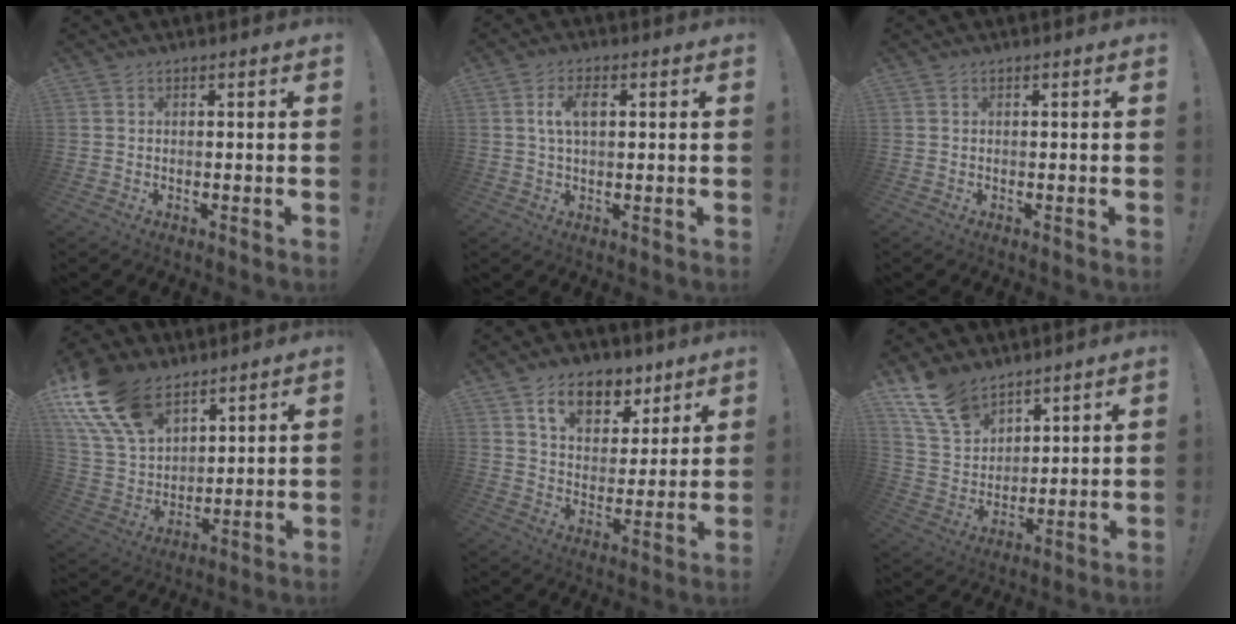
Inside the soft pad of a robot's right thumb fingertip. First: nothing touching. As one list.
[{"total": 5.6, "force": [1.3, 2.9, 4.7], "torque": [-0.081, 0.006, 0.018]}, {"total": 0.0}, {"total": 19.0, "force": [11.5, 11.1, 10.2], "torque": [-0.210, -0.061, 0.219]}, {"total": 12.2, "force": [7.4, 7.8, 5.8], "torque": [-0.089, -0.031, 0.138]}, {"total": 13.9, "force": [10.3, 7.6, 5.3], "torque": [-0.115, -0.060, 0.201]}]